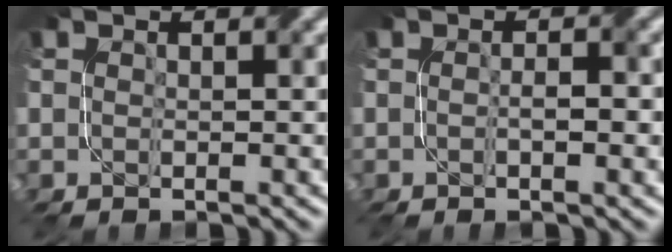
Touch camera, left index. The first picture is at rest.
{"total": 2.3, "force": [-0.2, 0.6, 2.2], "torque": [-0.035, -0.003, -0.005]}